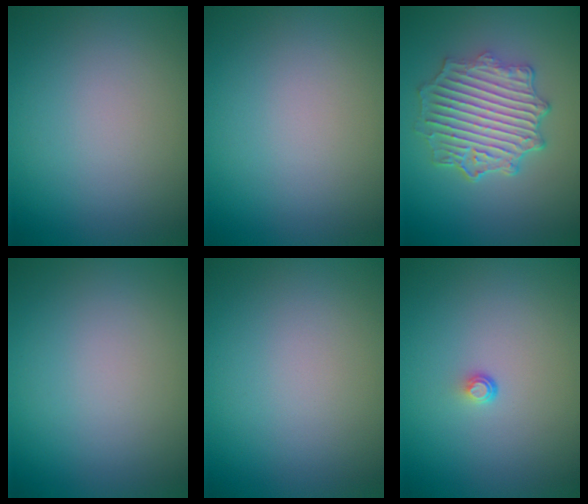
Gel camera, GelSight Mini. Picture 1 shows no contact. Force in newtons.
{"total": 0.0}
{"total": 5.7, "press": 5.0, "slide": 2.8}
{"total": 0.0}
{"total": 0.0}
{"total": 0.7, "press": 0.4, "slide": 0.6}